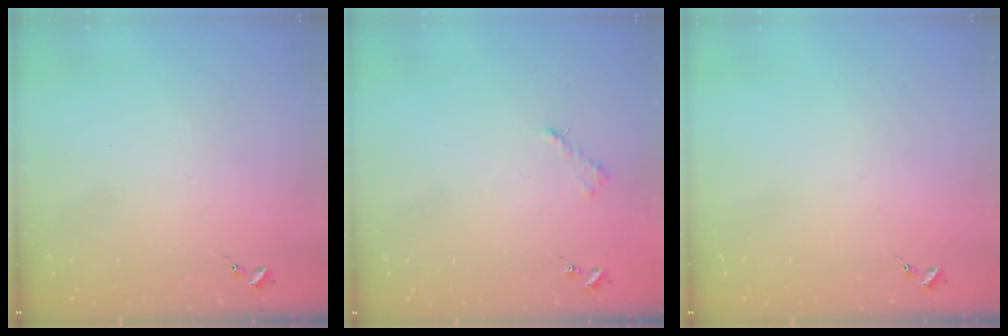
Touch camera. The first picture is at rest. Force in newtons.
{"total": 2.6, "press": 2.5, "slide": 0.3}
{"total": 0.0}